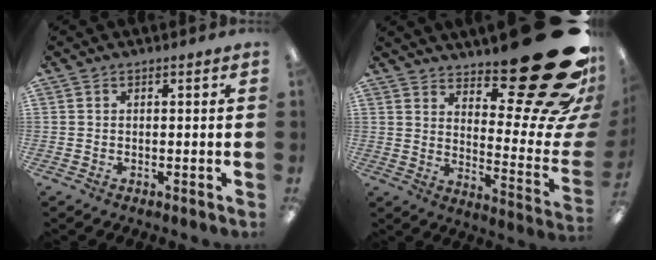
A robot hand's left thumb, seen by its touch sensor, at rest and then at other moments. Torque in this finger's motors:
{"motor_torque": [2.71, 2.30, 2.36, -0.41, 0.15]}